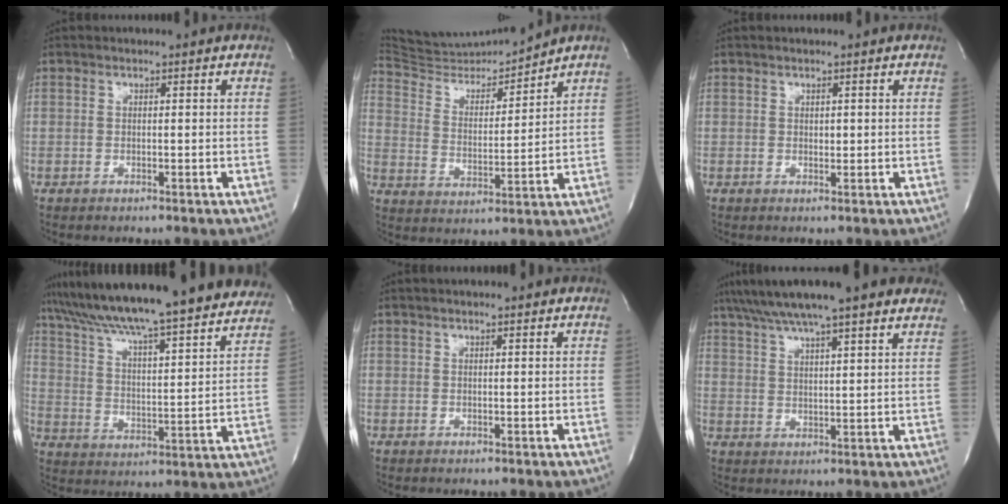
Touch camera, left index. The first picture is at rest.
{"total": 11.0, "force": [10.9, -0.8, 1.2], "torque": [-0.030, -0.007, 0.206]}
{"total": 0.7, "force": [0.3, 0.3, 0.6], "torque": [-0.004, -0.001, 0.006]}
{"total": 30.1, "force": [26.9, 2.7, 13.3], "torque": [-0.211, -0.045, 0.359]}
{"total": 3.9, "force": [3.4, 0.4, 1.7], "torque": [-0.025, 0.026, 0.040]}
{"total": 19.6, "force": [16.0, 2.3, 11.2], "torque": [-0.188, 0.047, 0.223]}